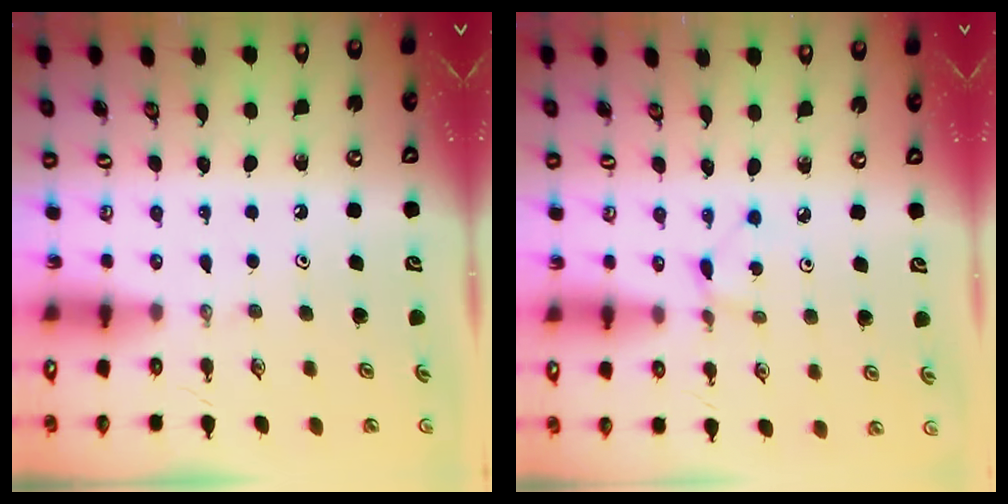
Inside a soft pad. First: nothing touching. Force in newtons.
{"total": 0.8, "press": 0.8, "slide": 0.1}